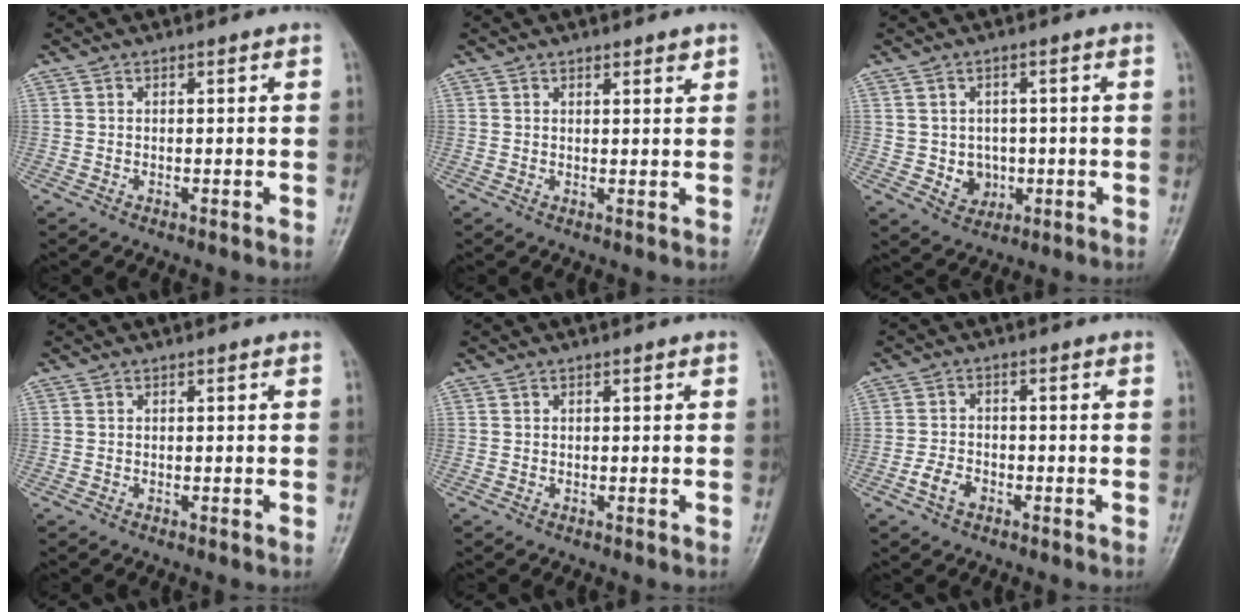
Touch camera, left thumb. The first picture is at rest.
{"total": 1.9, "force": [1.4, 0.6, 1.2], "torque": [-0.008, -0.008, 0.019]}
{"total": 5.0, "force": [-0.4, 4.5, 2.3], "torque": [-0.010, 0.003, 0.003]}
{"total": 0.0}
{"total": 0.0}
{"total": 3.7, "force": [-1.9, 2.4, 2.1], "torque": [-0.036, 0.014, -0.037]}